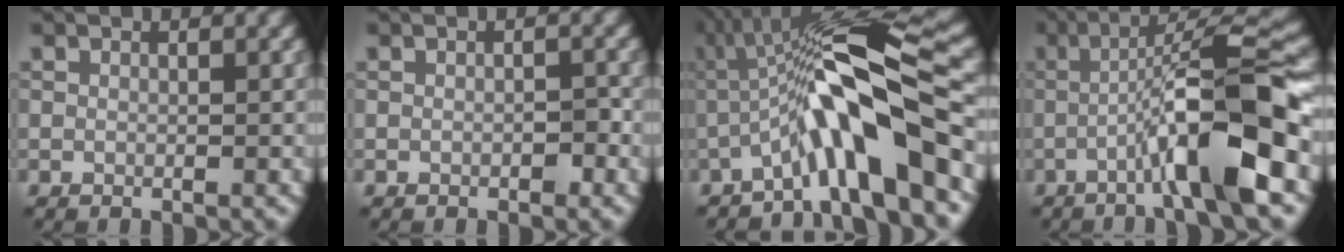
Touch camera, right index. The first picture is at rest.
{"total": 0.9, "force": [-0.3, 0.4, 0.8], "torque": [-0.011, 0.003, -0.004]}
{"total": 9.7, "force": [-2.8, 1.7, 9.2], "torque": [-0.145, 0.024, -0.057]}
{"total": 9.9, "force": [-3.0, 1.2, 9.3], "torque": [-0.140, 0.022, -0.057]}